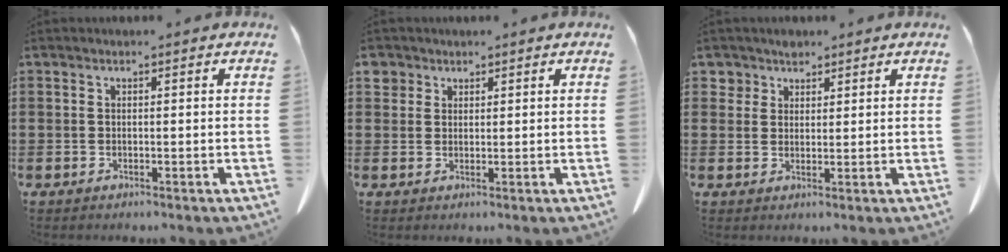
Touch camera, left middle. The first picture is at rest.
{"total": 2.2, "force": [1.5, 1.5, 0.3], "torque": [-0.004, 0.003, 0.027]}
{"total": 2.9, "force": [2.1, 2.0, 0.3], "torque": [-0.009, 0.007, 0.038]}